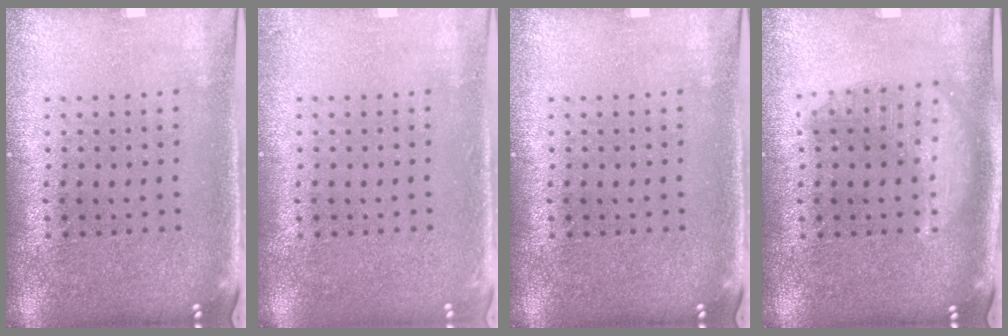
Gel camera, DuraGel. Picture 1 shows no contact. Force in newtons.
{"total": 0.9, "press": 0.9, "slide": 0.2}
{"total": 0.0}
{"total": 1.4, "press": 1.4, "slide": 0.1}